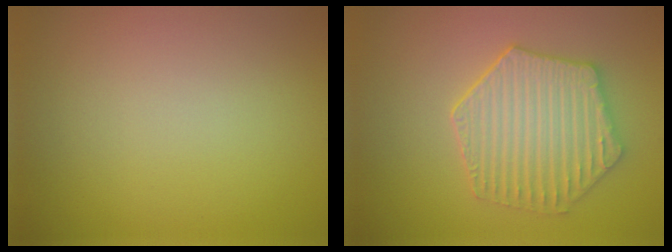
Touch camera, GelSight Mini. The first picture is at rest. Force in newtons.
{"total": 5.2, "press": 4.4, "slide": 2.7}